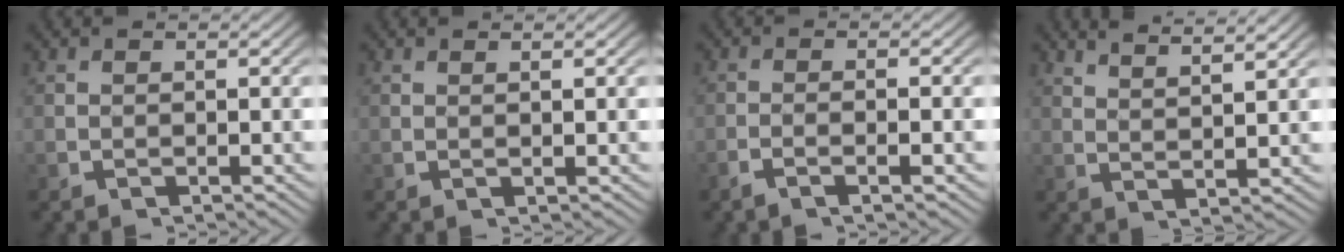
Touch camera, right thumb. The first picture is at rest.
{"total": 0.8, "force": [0.4, -0.1, 0.6], "torque": [-0.014, -0.001, 0.011]}
{"total": 1.9, "force": [-1.0, 0.1, 1.7], "torque": [-0.037, 0.003, -0.023]}
{"total": 4.2, "force": [3.8, 0.2, 1.8], "torque": [-0.027, 0.007, 0.067]}